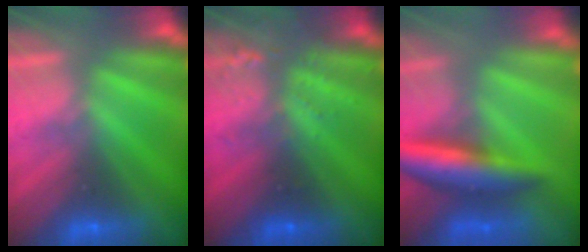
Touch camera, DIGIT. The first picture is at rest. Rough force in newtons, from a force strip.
{"total": 3.4}
{"total": 5.7}